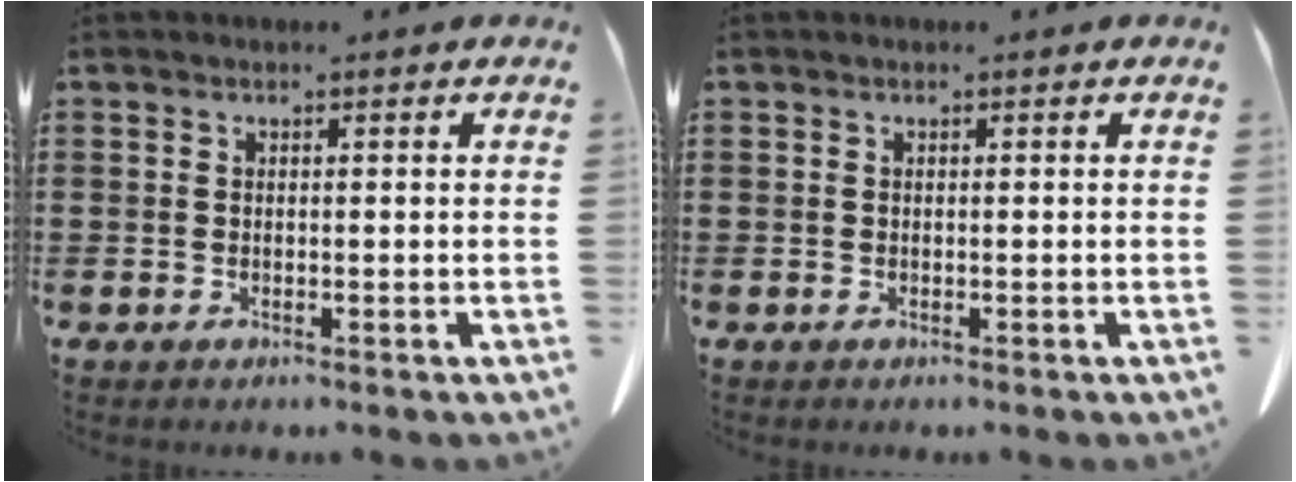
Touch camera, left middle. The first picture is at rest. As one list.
[{"total": 0.0}]